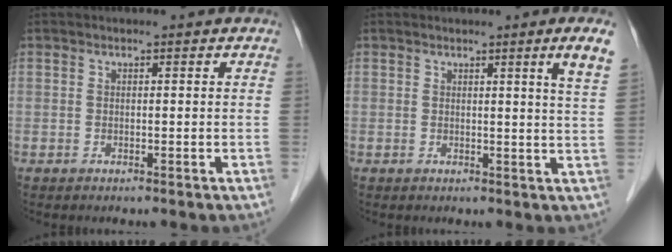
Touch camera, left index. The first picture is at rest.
{"total": 3.9, "force": [2.2, -1.2, 3.0], "torque": [-0.040, -0.019, 0.027]}